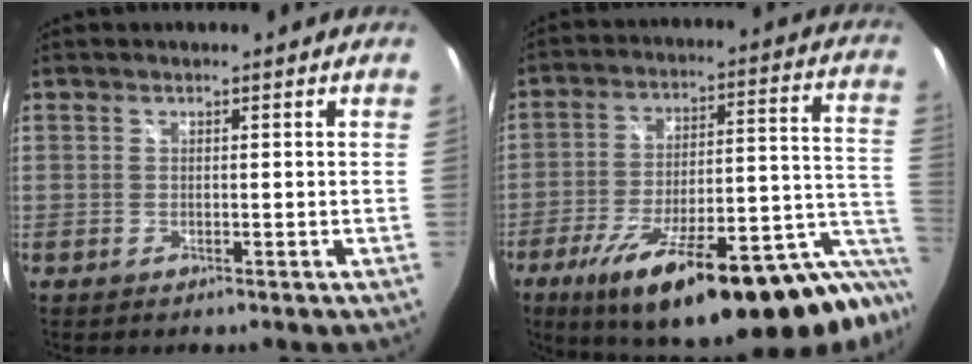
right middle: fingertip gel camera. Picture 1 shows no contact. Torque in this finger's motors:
{"motor_torque": [1.51, -0.63, 1.02, 0.21]}